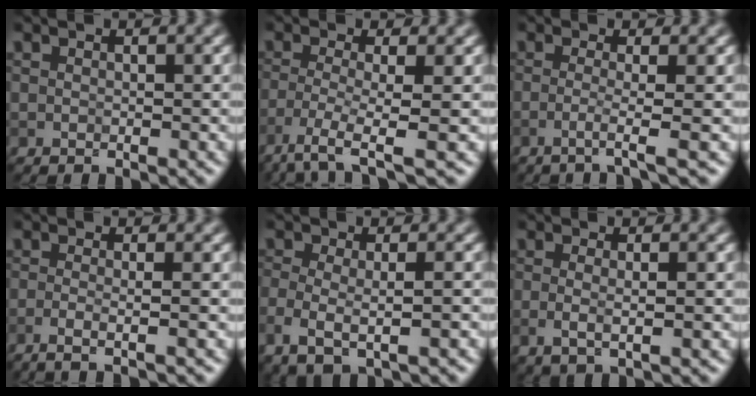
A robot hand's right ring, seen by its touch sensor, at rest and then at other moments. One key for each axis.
{"total": 4.8, "fx": -2.9, "fy": 0.9, "fz": 3.8, "tx": -0.073, "ty": -0.009, "tz": -0.066}
{"total": 2.6, "fx": -0.8, "fy": 0.4, "fz": 2.4, "tx": -0.037, "ty": 0.000, "tz": -0.029}
{"total": 3.2, "fx": -1.1, "fy": 1.3, "fz": 2.8, "tx": -0.023, "ty": -0.002, "tz": -0.033}
{"total": 3.9, "fx": -1.5, "fy": 1.7, "fz": 3.2, "tx": -0.059, "ty": -0.008, "tz": -0.018}
{"total": 2.4, "fx": -0.1, "fy": 0.7, "fz": 2.2, "tx": -0.043, "ty": -0.008, "tz": -0.002}